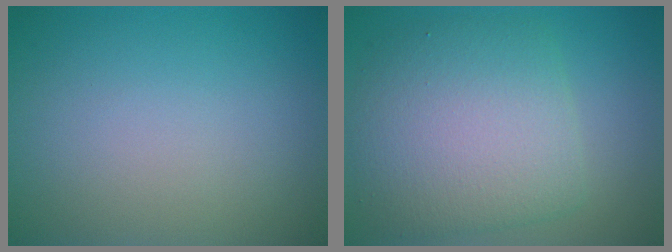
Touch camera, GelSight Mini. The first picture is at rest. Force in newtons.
{"total": 7.5, "press": 7.5, "slide": 0.1}